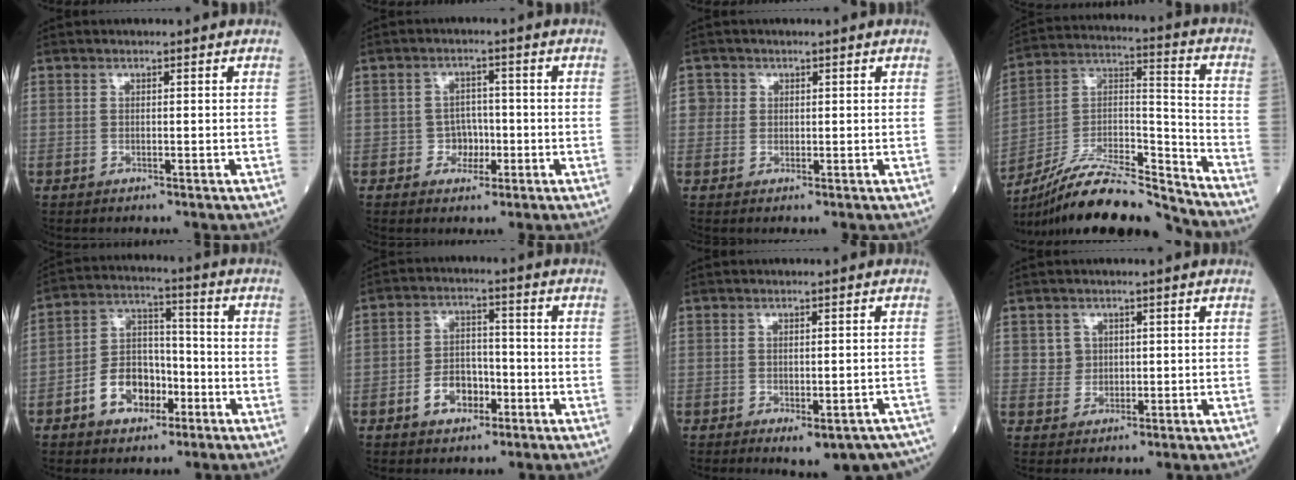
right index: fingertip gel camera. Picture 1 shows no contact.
{"total": 3.3, "force": [-1.0, 2.9, 1.2], "torque": [-0.007, 0.010, -0.013]}
{"total": 1.9, "force": [0.3, 1.9, 0.0], "torque": [0.013, 0.005, 0.001]}
{"total": 19.5, "force": [-17.9, 1.4, 7.8], "torque": [-0.156, 0.019, -0.316]}
{"total": 9.2, "force": [-4.1, 6.0, 5.6], "torque": [-0.115, 0.026, -0.069]}
{"total": 6.1, "force": [-2.7, 3.9, 3.8], "torque": [-0.072, 0.013, -0.045]}
{"total": 10.7, "force": [-8.5, 3.6, 5.4], "torque": [-0.035, 0.008, -0.095]}
{"total": 2.4, "force": [0.7, 2.3, 0.1], "torque": [0.006, 0.001, 0.012]}